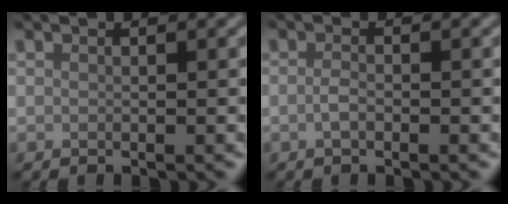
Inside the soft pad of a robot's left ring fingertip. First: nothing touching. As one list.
[{"total": 1.1, "force": [-0.4, 0.5, 0.9], "torque": [-0.020, 0.000, -0.009]}]